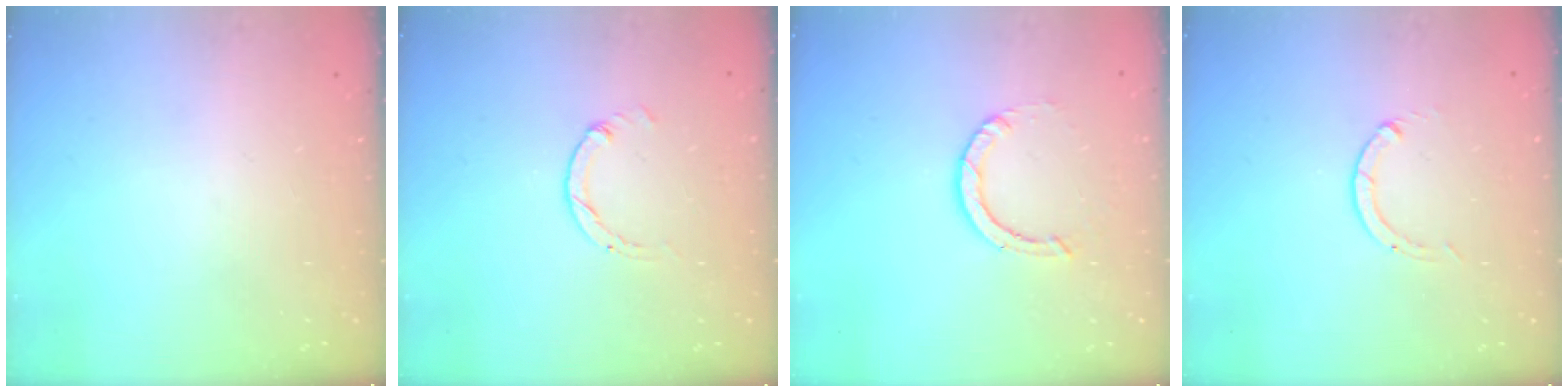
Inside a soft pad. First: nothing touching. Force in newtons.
{"total": 0.0}
{"total": 3.6, "press": 3.6, "slide": 0.3}
{"total": 0.0}